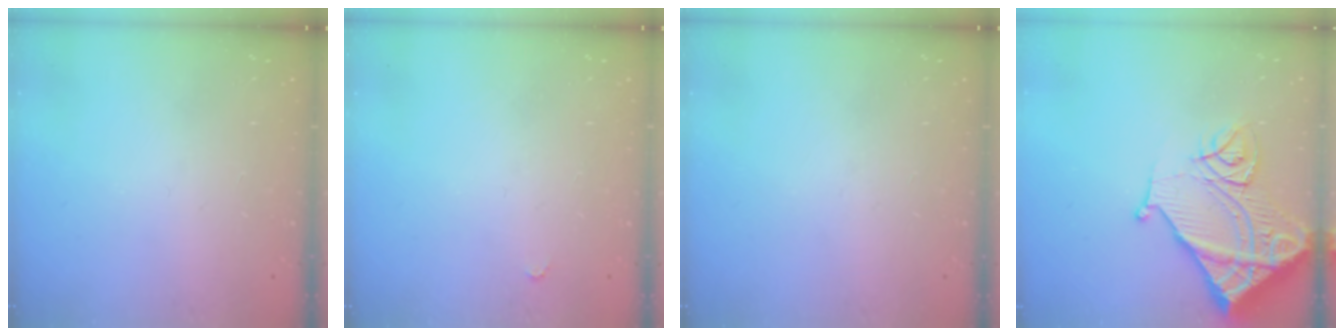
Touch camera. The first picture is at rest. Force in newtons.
{"total": 2.8, "press": 2.8, "slide": 0.4}
{"total": 0.0}
{"total": 16.9, "press": 16.8, "slide": 2.1}